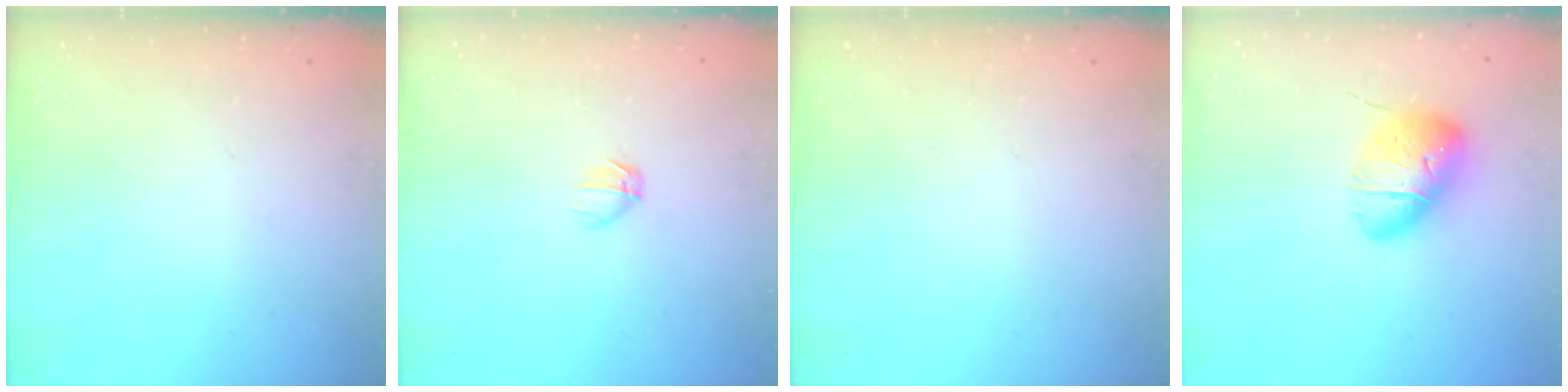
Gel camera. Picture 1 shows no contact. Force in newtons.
{"total": 3.7, "press": 3.6, "slide": 1.1}
{"total": 0.0}
{"total": 16.3, "press": 15.9, "slide": 3.7}